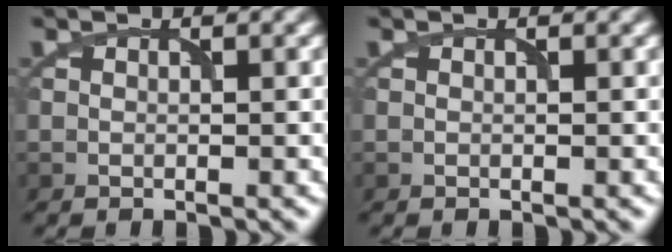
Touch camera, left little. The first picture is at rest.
{"total": 0.0}